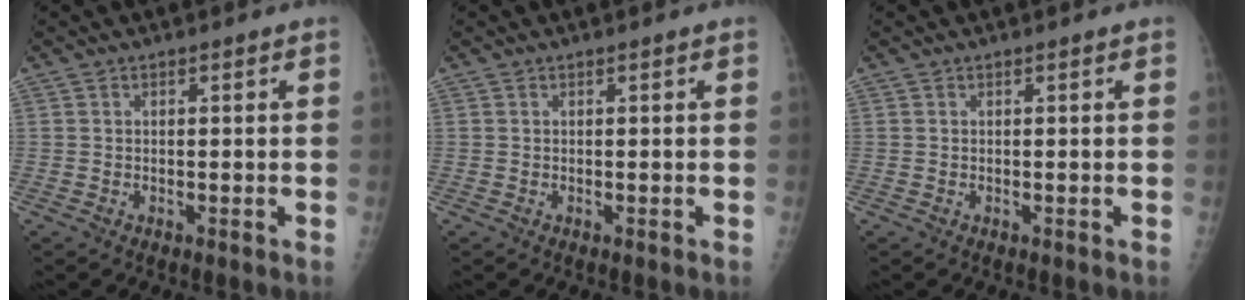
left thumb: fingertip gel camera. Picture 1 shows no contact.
{"total": 0.0}
{"total": 0.0}